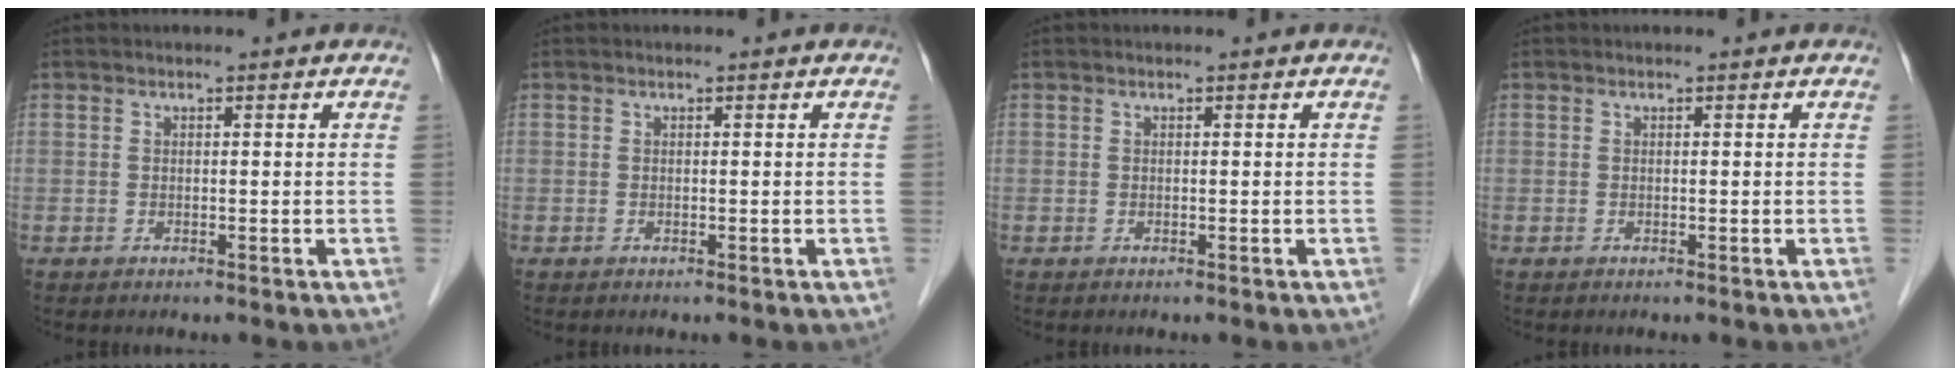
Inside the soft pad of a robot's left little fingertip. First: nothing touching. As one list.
[{"total": 0.0}, {"total": 0.0}, {"total": 0.0}]